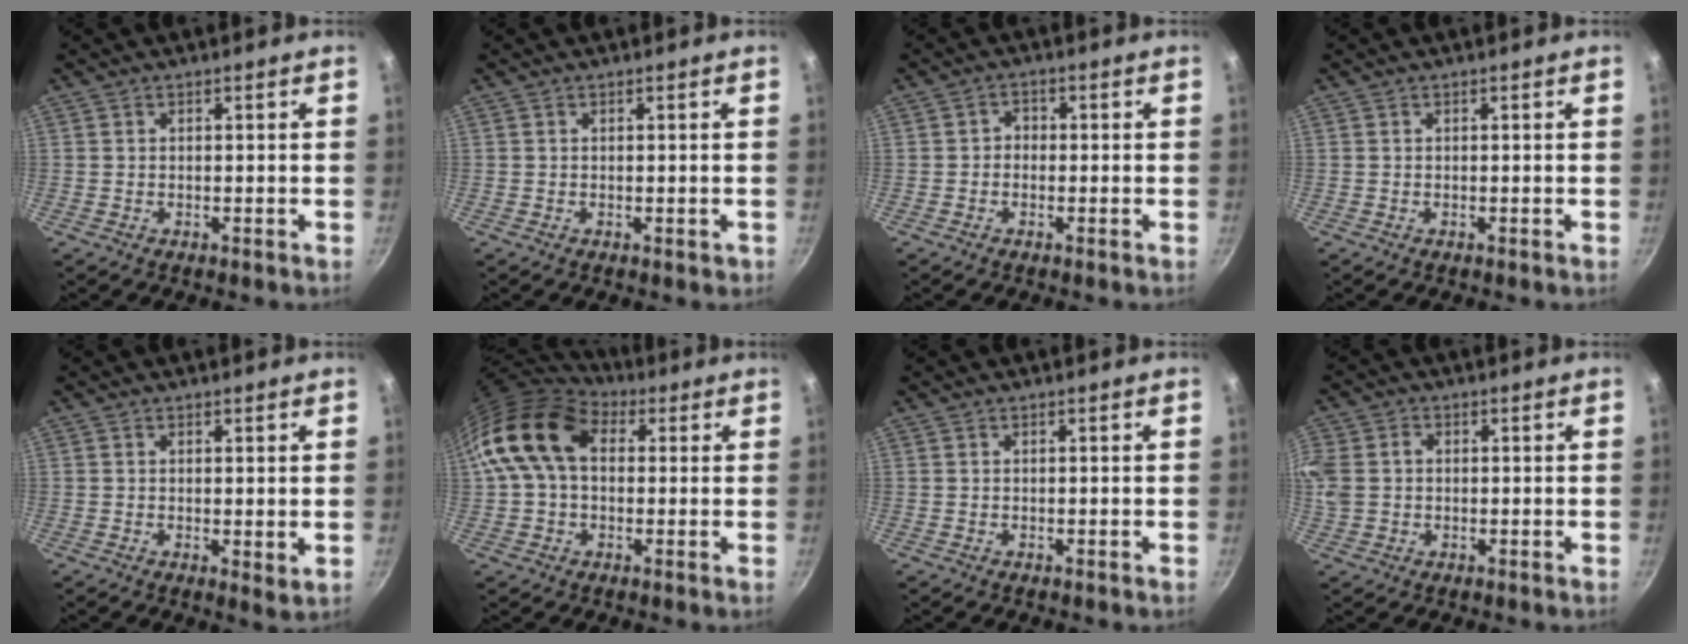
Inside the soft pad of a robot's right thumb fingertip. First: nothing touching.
{"total": 0.6, "force": [-0.1, 0.2, 0.5], "torque": [-0.003, 0.000, -0.001]}
{"total": 1.9, "force": [-0.5, 1.7, 0.9], "torque": [-0.005, 0.009, -0.012]}
{"total": 0.0}
{"total": 2.5, "force": [0.7, 1.0, 2.2], "torque": [-0.033, -0.007, 0.010]}
{"total": 14.6, "force": [3.1, 10.0, 10.2], "torque": [-0.167, 0.019, 0.038]}
{"total": 0.0}
{"total": 10.5, "force": [1.1, 8.7, 5.7], "torque": [-0.145, 0.021, 0.016]}